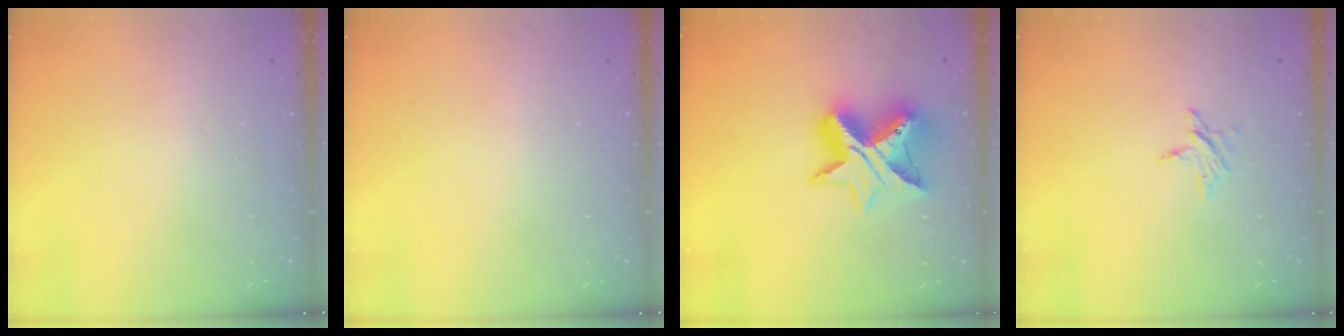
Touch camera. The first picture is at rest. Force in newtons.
{"total": 0.0}
{"total": 12.6, "press": 12.5, "slide": 0.9}
{"total": 3.3, "press": 3.3, "slide": 0.3}